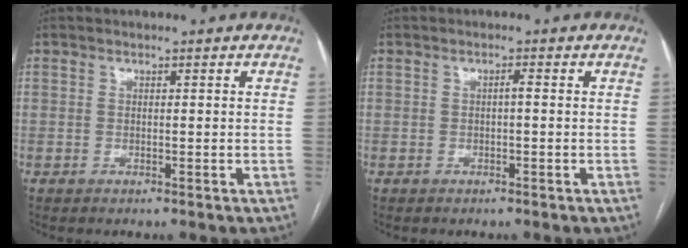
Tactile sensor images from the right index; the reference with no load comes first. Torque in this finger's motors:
{"motor_torque": [0.29, 0.16, 0.03, 0.03]}